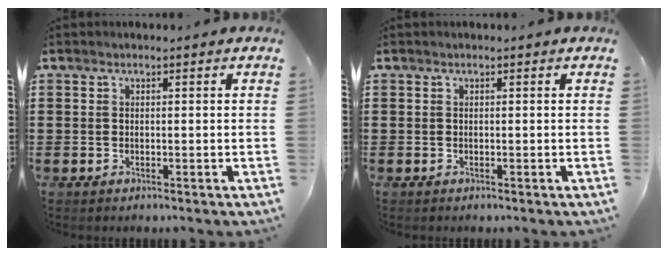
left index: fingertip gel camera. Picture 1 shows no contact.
{"total": 0.0}